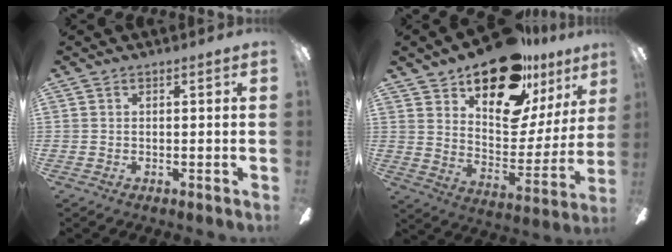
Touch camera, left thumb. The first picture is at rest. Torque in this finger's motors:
{"motor_torque": [0.67, 0.87, 1.24, -1.53, 0.11]}